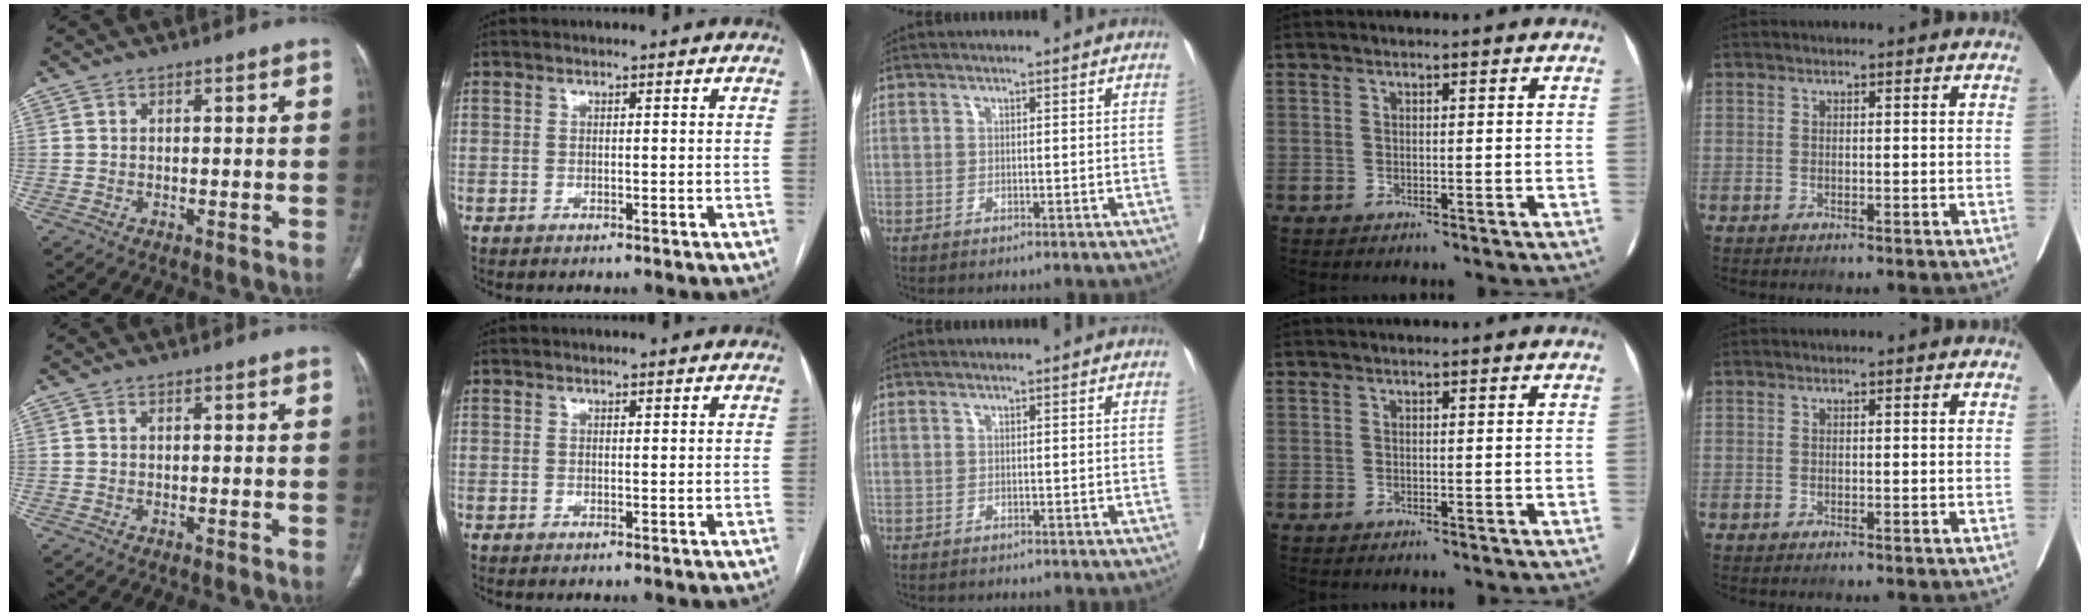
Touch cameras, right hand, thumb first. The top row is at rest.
{}